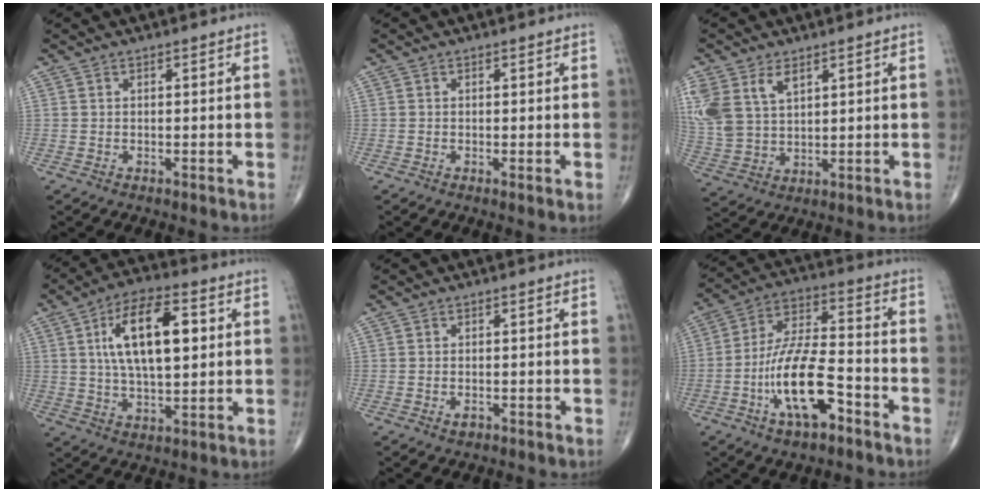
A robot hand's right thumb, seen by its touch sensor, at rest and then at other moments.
{"total": 0.9, "force": [-0.1, 0.1, 0.9], "torque": [-0.022, -0.004, -0.004]}
{"total": 13.0, "force": [5.8, 8.3, 8.1], "torque": [-0.188, -0.008, 0.127]}
{"total": 15.4, "force": [3.4, 7.0, 13.3], "torque": [-0.214, 0.002, 0.059]}
{"total": 1.2, "force": [-0.6, 0.7, 0.8], "torque": [-0.015, 0.001, -0.009]}
{"total": 15.2, "force": [-6.4, 5.8, 12.6], "torque": [-0.235, 0.044, -0.114]}